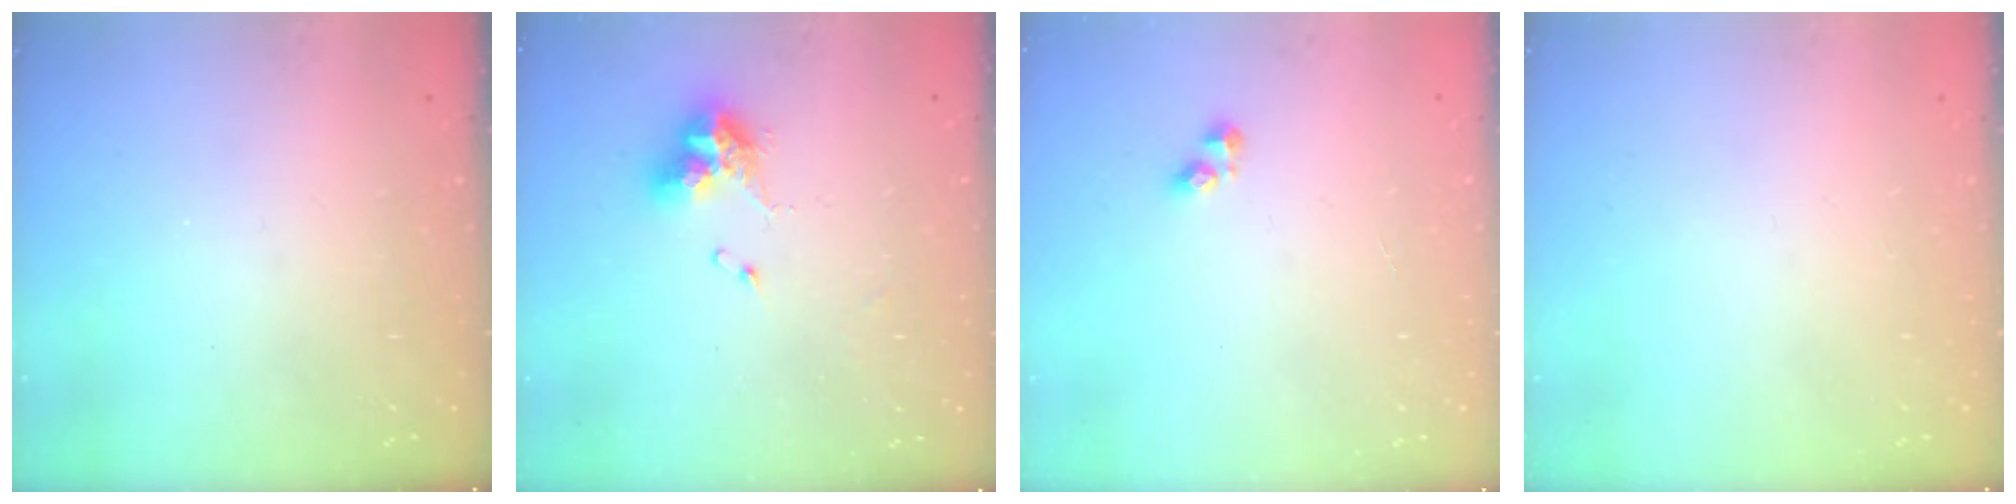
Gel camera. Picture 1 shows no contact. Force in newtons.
{"total": 9.7, "press": 9.6, "slide": 1.2}
{"total": 2.9, "press": 2.9, "slide": 0.4}
{"total": 0.0}